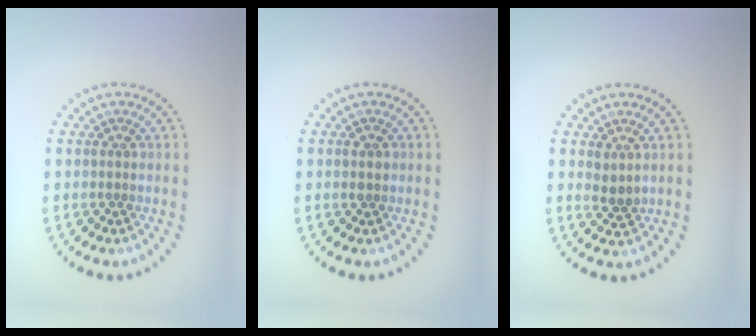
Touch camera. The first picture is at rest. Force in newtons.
{"total": 1.1, "press": 1.1, "slide": 0.3}
{"total": 1.5, "press": 1.3, "slide": 0.7}